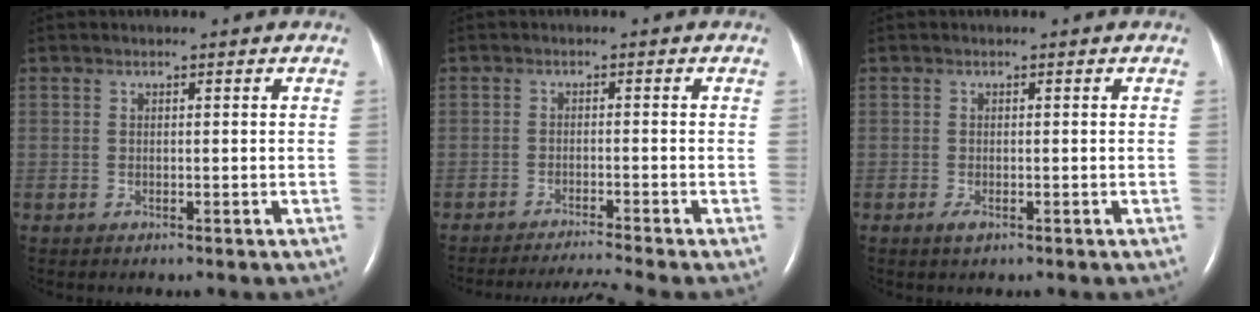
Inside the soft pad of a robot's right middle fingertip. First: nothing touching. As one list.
[{"total": 4.9, "force": [-4.3, -2.3, 0.8], "torque": [-0.018, -0.013, -0.072]}, {"total": 1.1, "force": [-0.6, 0.4, 0.9], "torque": [-0.023, -0.002, -0.007]}]